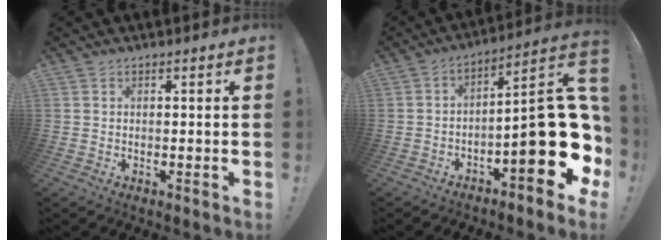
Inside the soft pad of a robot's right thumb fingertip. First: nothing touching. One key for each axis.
{"total": 20.1, "fx": -4.4, "fy": 6.5, "fz": 18.5, "tx": -0.258, "ty": 0.025, "tz": -0.060}